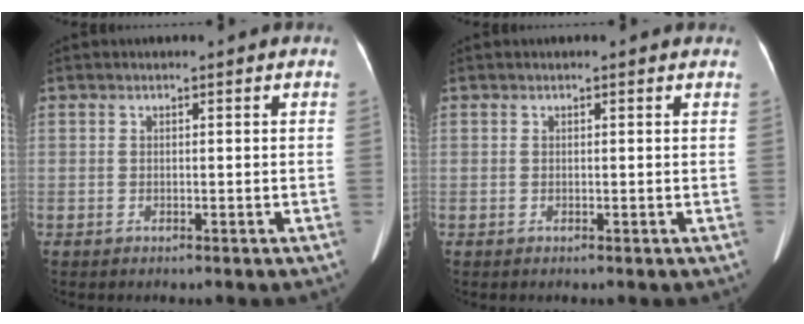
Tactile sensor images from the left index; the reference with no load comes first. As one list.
[{"total": 0.5, "force": [0.5, 0.1, 0.2], "torque": [-0.005, 0.000, 0.001]}]